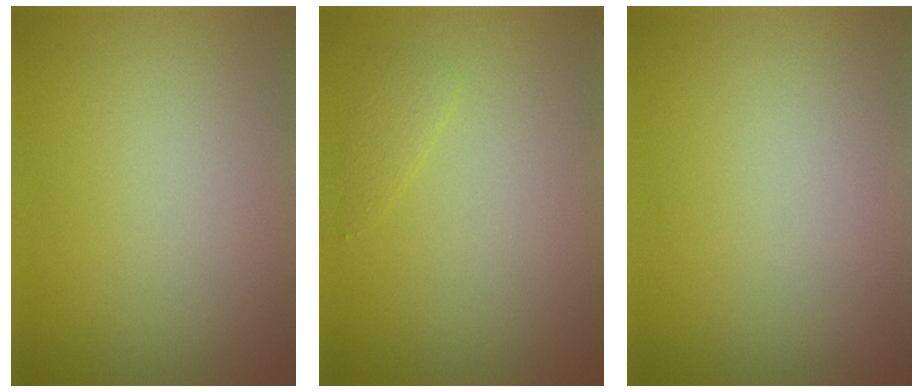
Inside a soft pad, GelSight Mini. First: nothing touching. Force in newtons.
{"total": 0.9, "press": 0.9, "slide": 0.1}
{"total": 0.0}